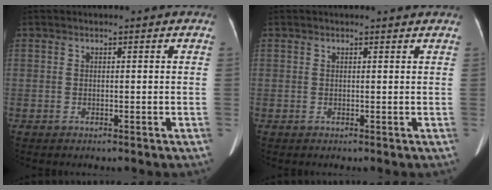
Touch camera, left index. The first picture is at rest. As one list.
[{"total": 2.0, "force": [2.0, 0.4, 0.2], "torque": [-0.011, 0.000, 0.012]}]